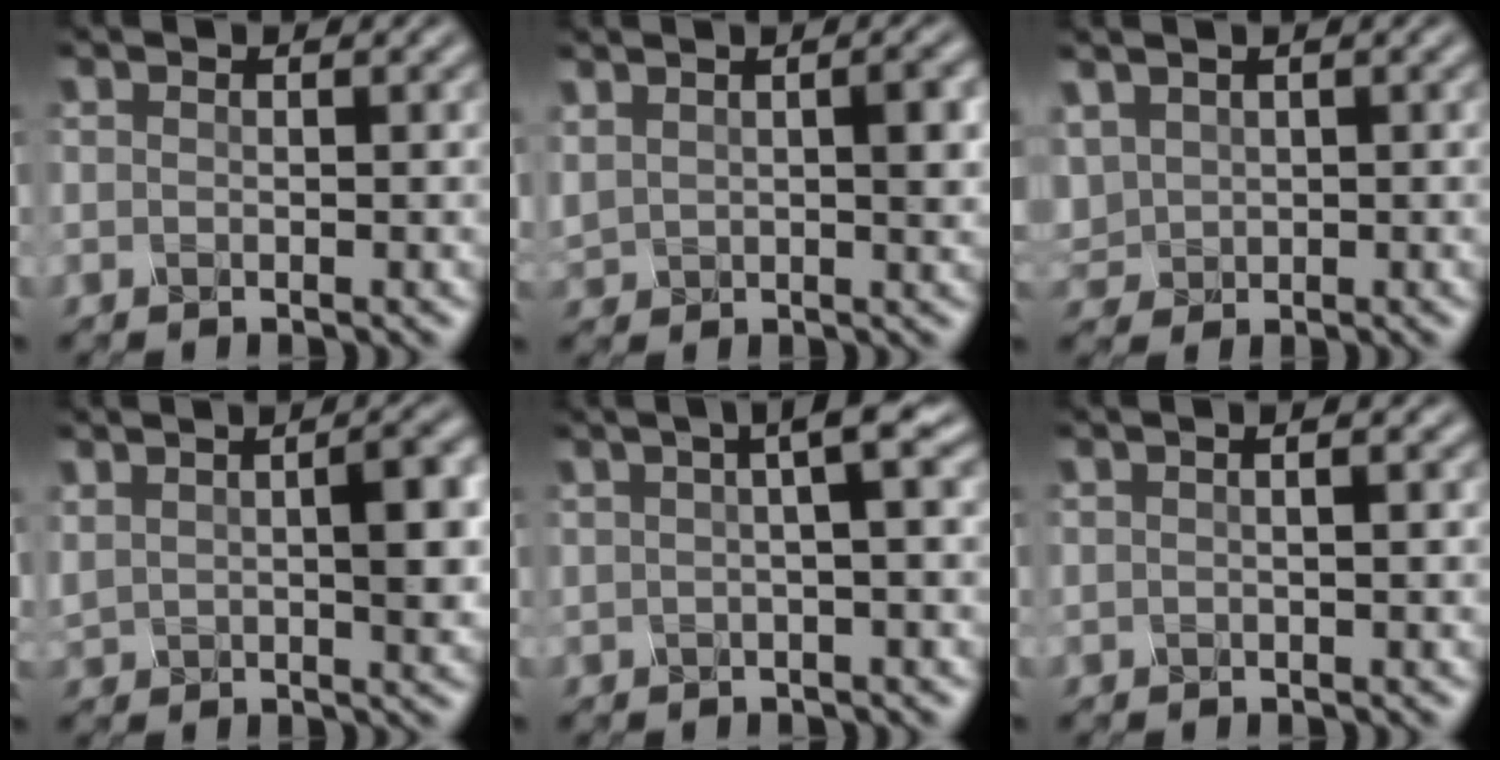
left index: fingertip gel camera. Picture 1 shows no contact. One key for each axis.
{"total": 3.8, "fx": 1.5, "fy": 1.8, "fz": 3.0, "tx": -0.063, "ty": 0.006, "tz": 0.030}
{"total": 2.6, "fx": 1.0, "fy": 2.1, "fz": 1.2, "tx": -0.038, "ty": 0.001, "tz": 0.023}
{"total": 5.2, "fx": 1.6, "fy": 2.2, "fz": 4.5, "tx": -0.080, "ty": 0.008, "tz": 0.031}
{"total": 3.4, "fx": 1.1, "fy": 0.8, "fz": 3.2, "tx": -0.039, "ty": 0.018, "tz": 0.013}
{"total": 2.0, "fx": 0.9, "fy": 0.8, "fz": 1.6, "tx": -0.012, "ty": 0.003, "tz": -0.001}